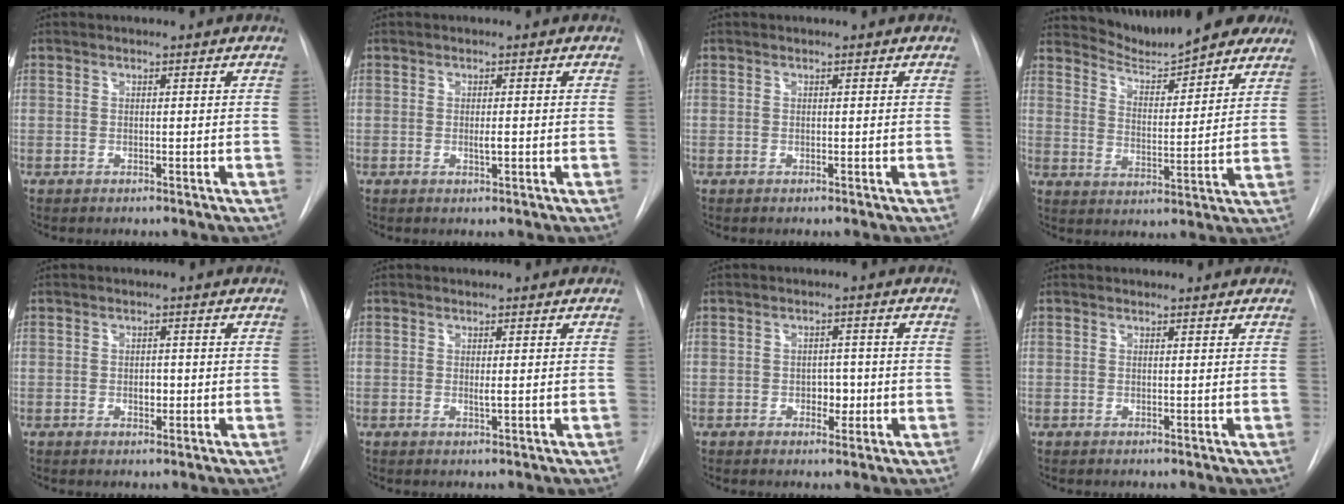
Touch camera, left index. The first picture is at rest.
{"total": 1.2, "force": [-0.5, 0.2, 1.1], "torque": [-0.022, -0.006, -0.007]}
{"total": 0.0}
{"total": 12.8, "force": [12.0, 2.0, 4.1], "torque": [-0.053, -0.017, 0.169]}
{"total": 1.6, "force": [-0.5, 0.9, 1.2], "torque": [-0.020, -0.004, -0.006]}
{"total": 0.7, "force": [-0.2, 0.0, 0.7], "torque": [-0.020, -0.009, -0.001]}
{"total": 2.7, "force": [-0.9, 1.8, 1.9], "torque": [-0.021, -0.001, -0.010]}
{"total": 1.0, "force": [1.0, 0.3, 0.0], "torque": [-0.007, 0.003, 0.011]}